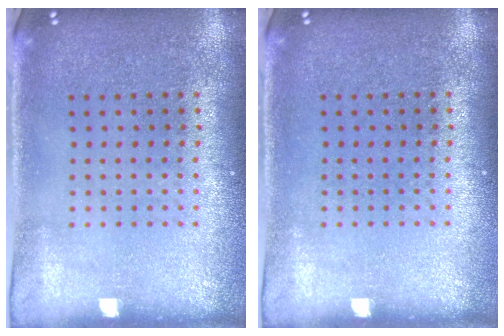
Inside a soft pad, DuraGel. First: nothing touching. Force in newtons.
{"total": 0.0}